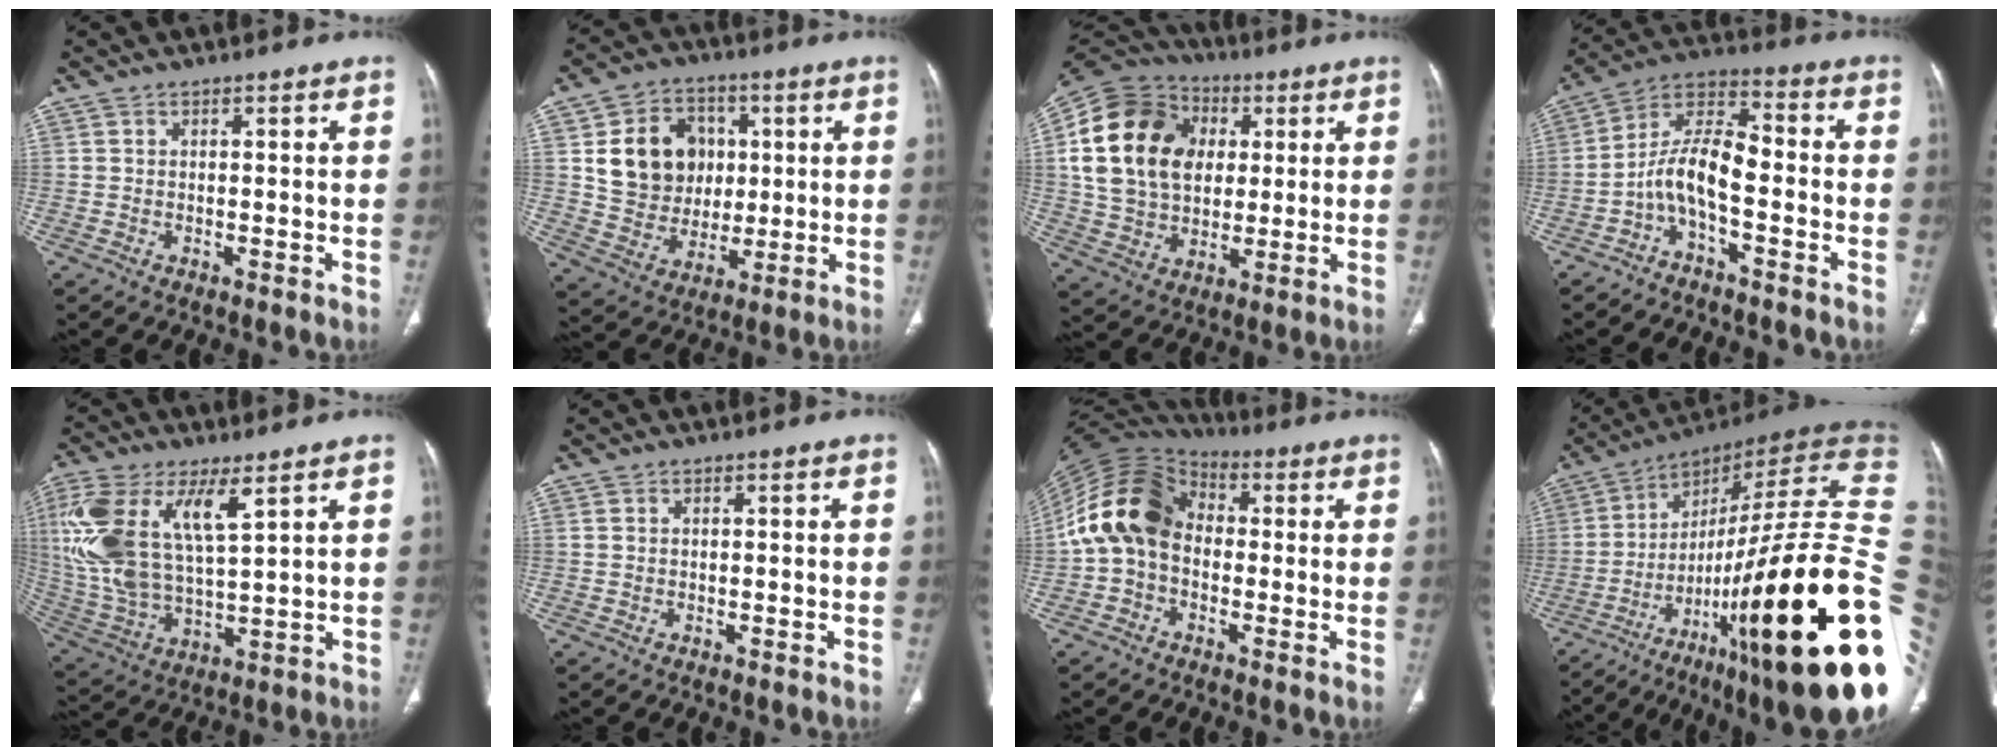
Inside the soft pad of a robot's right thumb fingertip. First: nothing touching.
{"total": 15.0, "force": [3.1, 12.6, 7.4], "torque": [-0.085, -0.001, 0.064]}
{"total": 22.3, "force": [4.7, 16.5, 14.3], "torque": [-0.261, 0.016, 0.086]}
{"total": 9.3, "force": [-3.2, 3.8, 7.9], "torque": [-0.149, 0.063, -0.071]}
{"total": 19.3, "force": [7.4, 8.4, 15.8], "torque": [-0.339, -0.019, 0.149]}
{"total": 0.6, "force": [0.1, 0.4, 0.3], "torque": [-0.008, 0.004, 0.003]}
{"total": 15.3, "force": [0.2, 11.2, 10.4], "torque": [-0.188, 0.039, -0.011]}
{"total": 42.3, "force": [-8.8, 9.9, 40.2], "torque": [-0.515, 0.060, -0.135]}